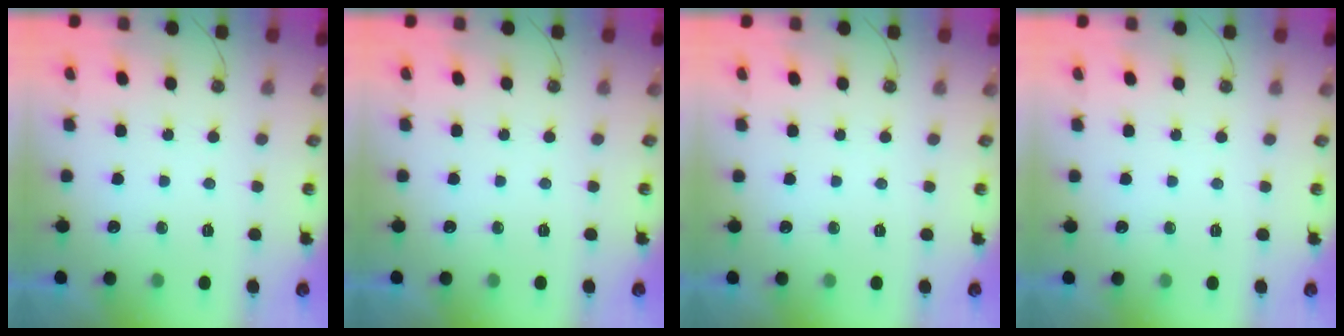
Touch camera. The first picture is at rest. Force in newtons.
{"total": 0.0}
{"total": 0.0}
{"total": 0.0}